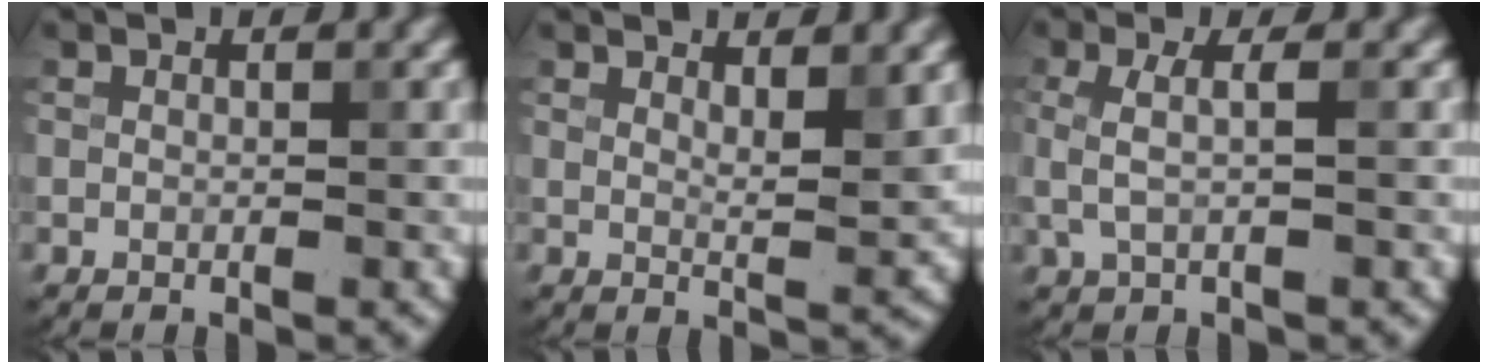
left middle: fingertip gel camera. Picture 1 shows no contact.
{"total": 2.7, "force": [1.8, 0.6, 1.9], "torque": [-0.025, -0.007, 0.030]}
{"total": 2.3, "force": [0.1, 0.6, 2.2], "torque": [-0.047, 0.001, 0.003]}